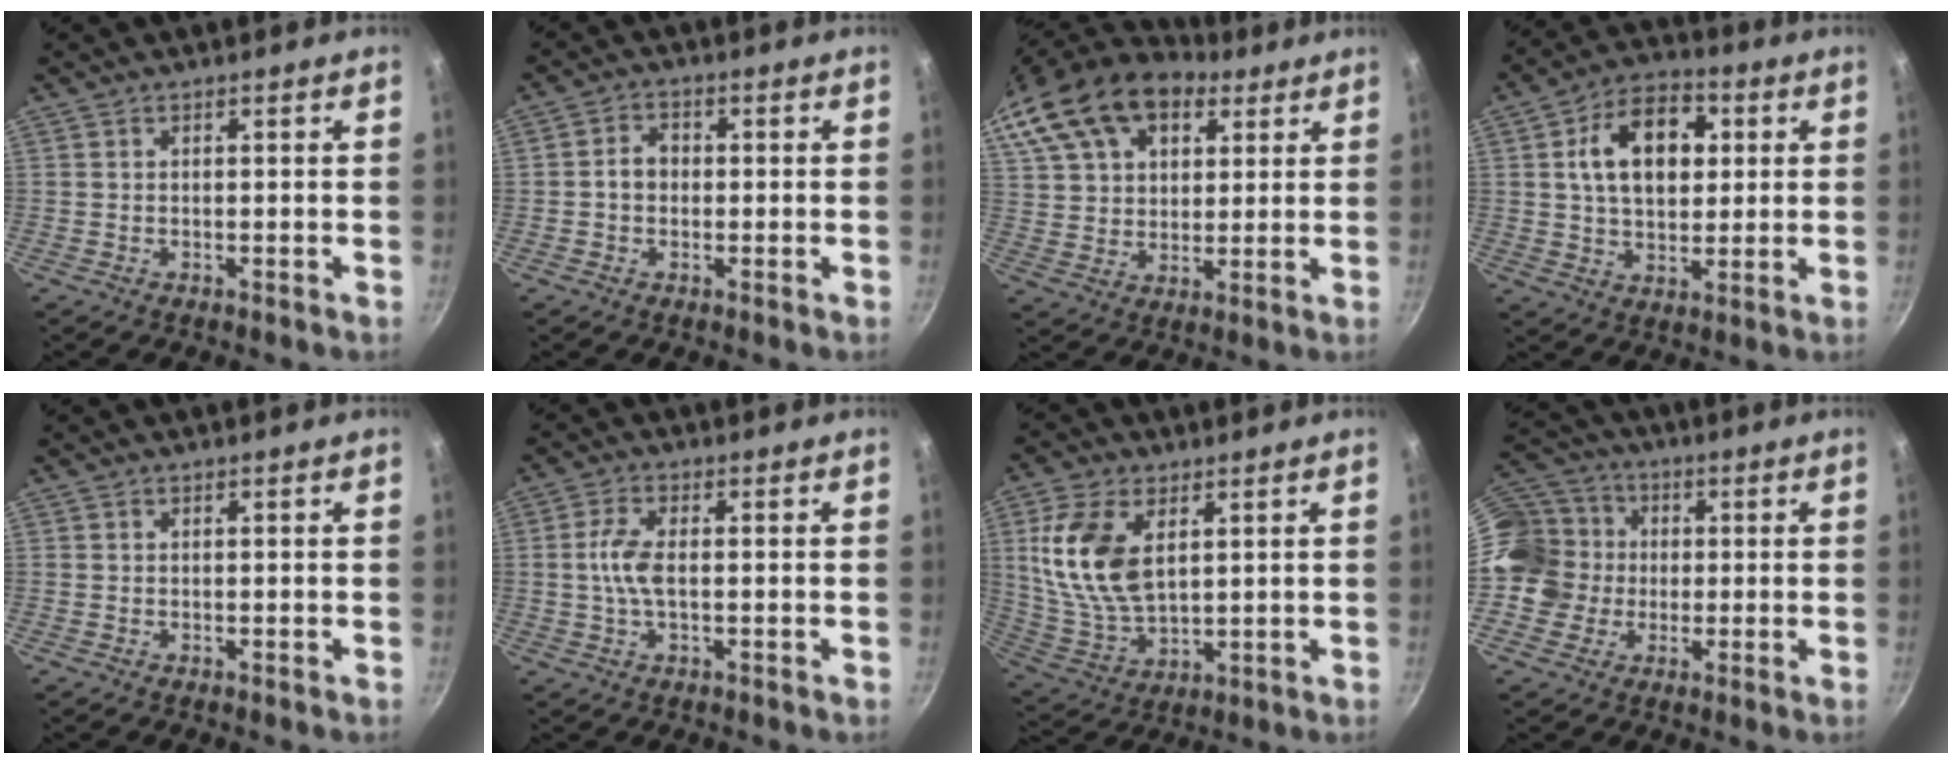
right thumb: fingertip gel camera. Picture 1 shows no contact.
{"total": 3.7, "force": [-0.3, 3.0, 2.1], "torque": [-0.020, 0.014, -0.010]}
{"total": 23.6, "force": [12.4, 14.7, 13.6], "torque": [-0.271, 0.020, 0.223]}
{"total": 14.4, "force": [3.2, 9.6, 10.3], "torque": [-0.133, 0.009, 0.044]}
{"total": 0.0}
{"total": 5.4, "force": [-0.2, 2.4, 4.8], "torque": [-0.107, 0.009, -0.009]}
{"total": 14.6, "force": [4.1, 8.4, 11.3], "torque": [-0.211, -0.017, 0.091]}
{"total": 13.7, "force": [-0.2, 12.5, 5.8], "torque": [-0.091, 0.029, -0.015]}